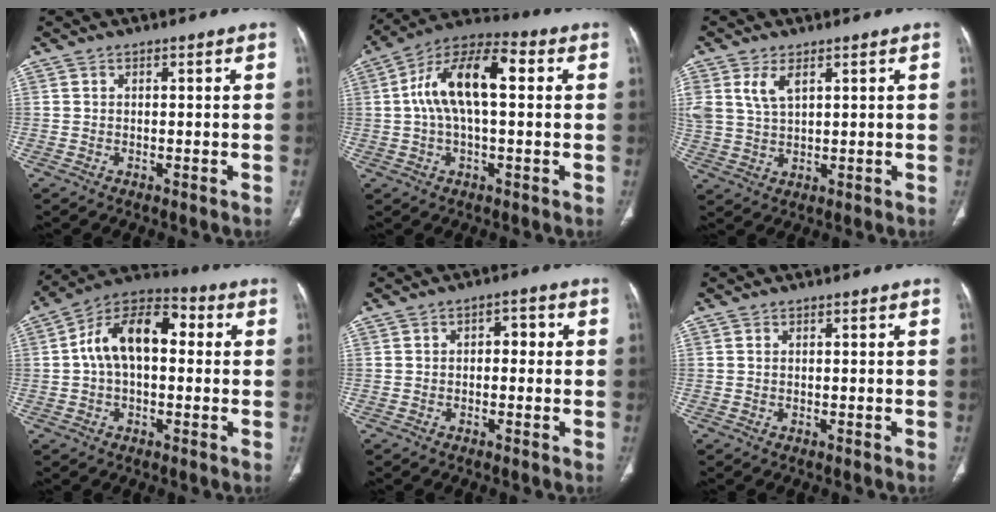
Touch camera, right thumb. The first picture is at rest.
{"total": 14.7, "force": [2.3, 6.5, 12.9], "torque": [-0.237, 0.041, 0.033]}
{"total": 5.7, "force": [2.7, 2.9, 4.0], "torque": [-0.082, -0.005, 0.064]}
{"total": 14.3, "force": [1.6, 8.4, 11.4], "torque": [-0.181, 0.041, 0.015]}
{"total": 3.0, "force": [0.1, 1.9, 2.3], "torque": [-0.012, 0.010, -0.007]}
{"total": 0.0}